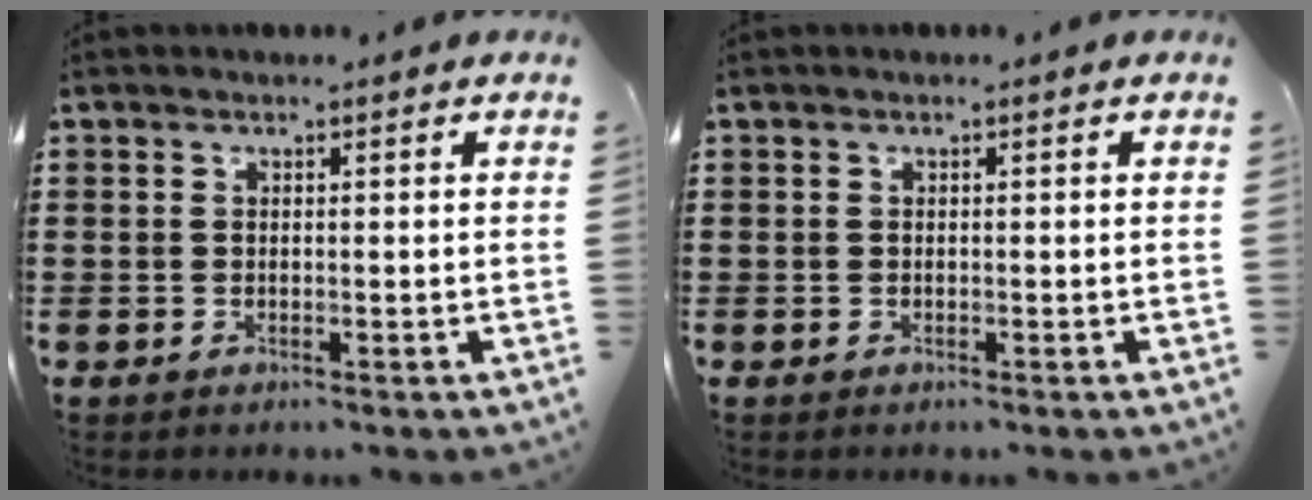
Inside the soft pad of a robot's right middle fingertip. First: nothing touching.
{"total": 0.0}